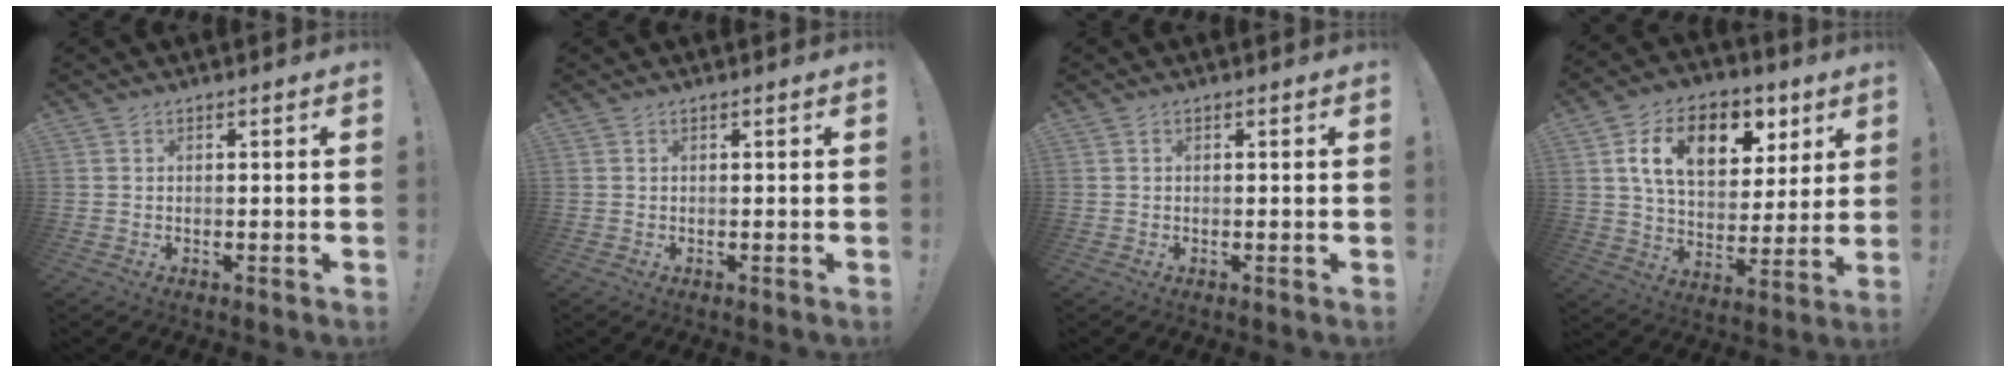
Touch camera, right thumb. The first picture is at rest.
{"total": 0.0}
{"total": 0.0}
{"total": 16.8, "force": [7.3, 10.9, 10.4], "torque": [-0.153, -0.028, 0.128]}